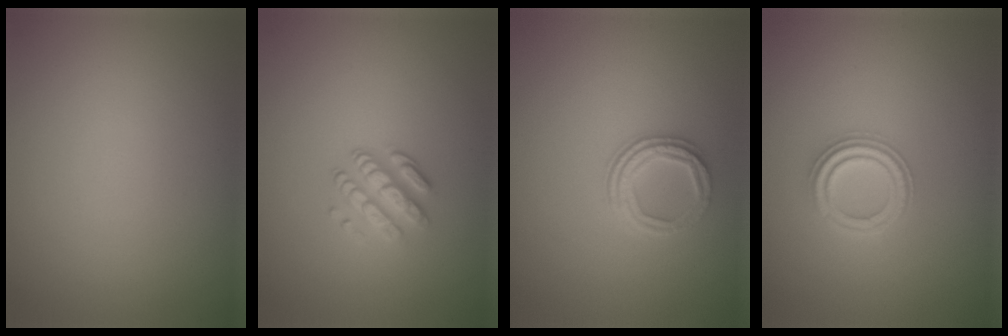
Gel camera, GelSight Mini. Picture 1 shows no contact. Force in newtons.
{"total": 2.9, "press": 2.3, "slide": 1.8}
{"total": 2.8, "press": 2.3, "slide": 1.5}
{"total": 2.7, "press": 2.6, "slide": 1.0}